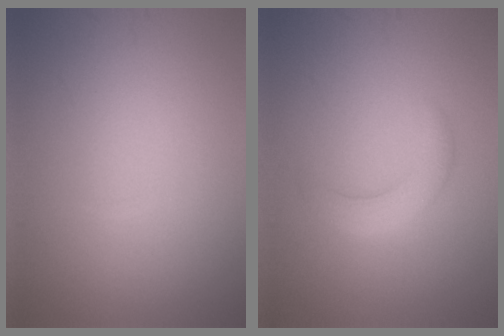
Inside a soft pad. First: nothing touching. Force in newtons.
{"total": 2.5, "press": 2.5, "slide": 0.1}